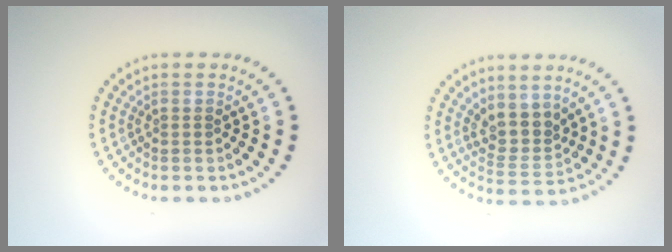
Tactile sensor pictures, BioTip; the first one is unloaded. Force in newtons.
{"total": 2.9, "press": 2.4, "slide": 1.7}